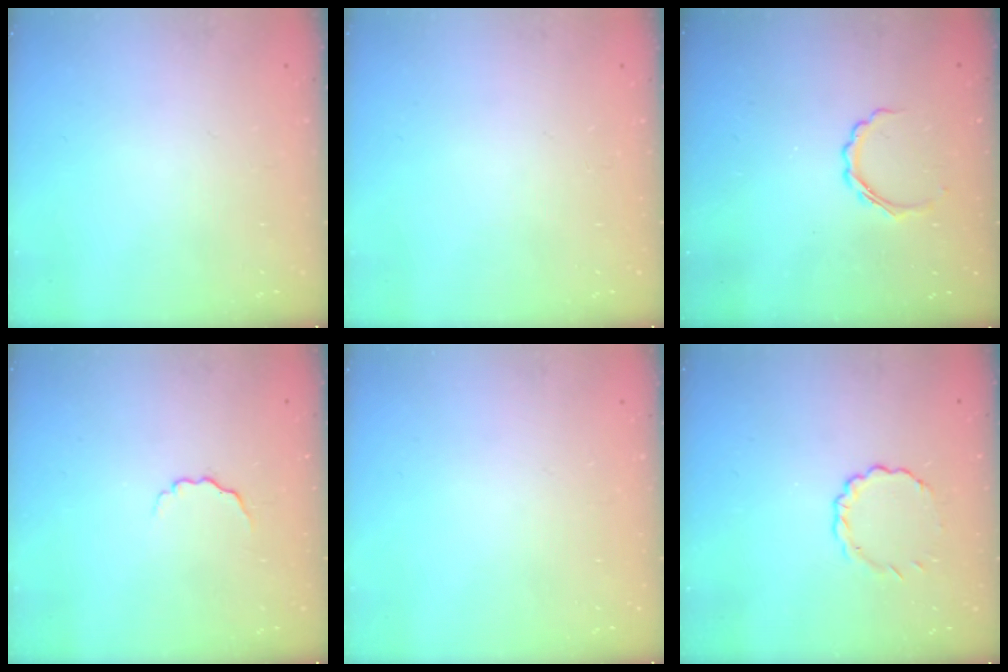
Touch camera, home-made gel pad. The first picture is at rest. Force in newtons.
{"total": 0.0}
{"total": 4.1, "press": 4.0, "slide": 0.9}
{"total": 3.1, "press": 3.0, "slide": 0.7}
{"total": 0.0}
{"total": 2.8, "press": 2.7, "slide": 0.9}